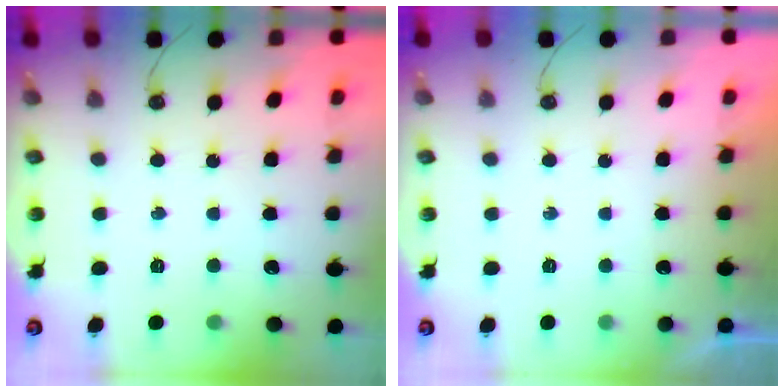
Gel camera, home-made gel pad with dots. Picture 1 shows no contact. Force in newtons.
{"total": 0.0}